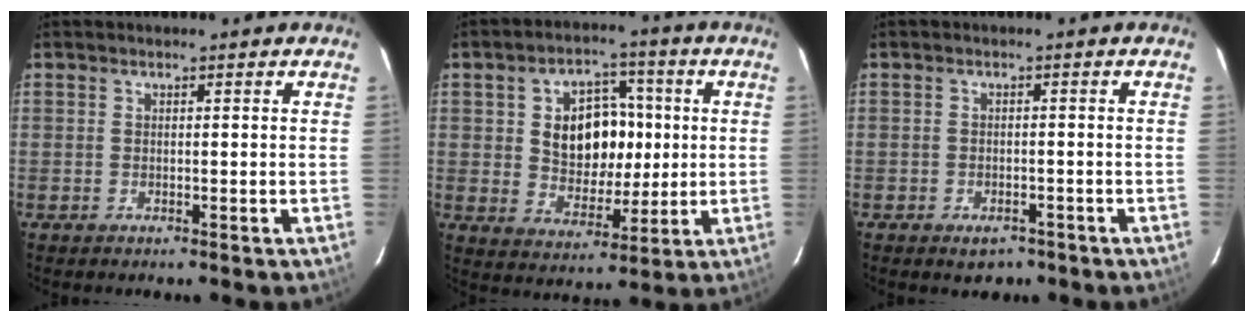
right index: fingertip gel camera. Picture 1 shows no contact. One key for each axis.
{"total": 11.5, "fx": 1.3, "fy": 8.3, "fz": 7.8, "tx": -0.150, "ty": 0.020, "tz": 0.036}
{"total": 3.4, "fx": -2.2, "fy": 2.2, "fz": 1.3, "tx": -0.023, "ty": 0.002, "tz": -0.026}